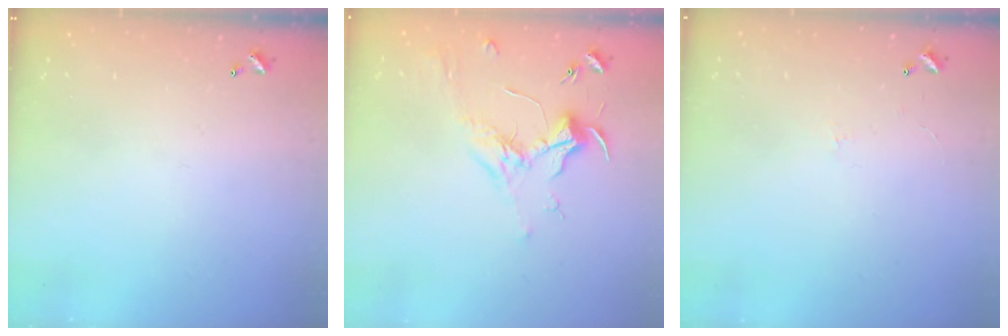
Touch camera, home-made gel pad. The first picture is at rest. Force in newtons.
{"total": 1.8, "press": 1.6, "slide": 0.7}
{"total": 1.8, "press": 1.7, "slide": 0.4}